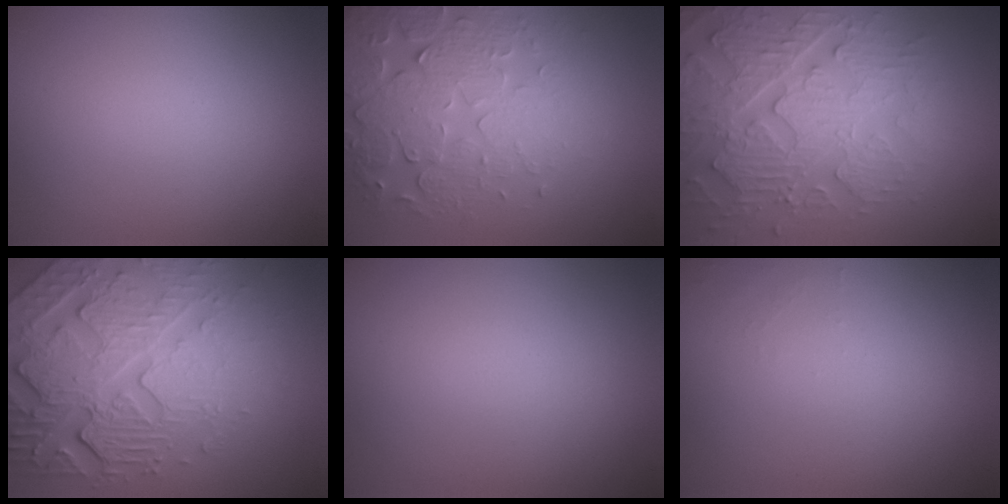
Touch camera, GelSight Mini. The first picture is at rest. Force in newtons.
{"total": 5.1, "press": 4.4, "slide": 2.6}
{"total": 6.8, "press": 5.8, "slide": 3.6}
{"total": 8.6, "press": 5.9, "slide": 6.3}
{"total": 0.0}
{"total": 0.7, "press": 0.7, "slide": 0.1}